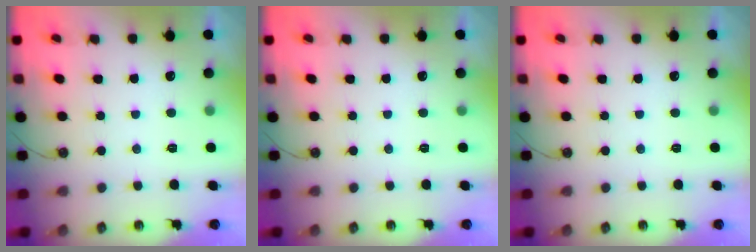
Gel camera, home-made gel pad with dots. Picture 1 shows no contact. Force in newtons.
{"total": 0.0}
{"total": 0.0}